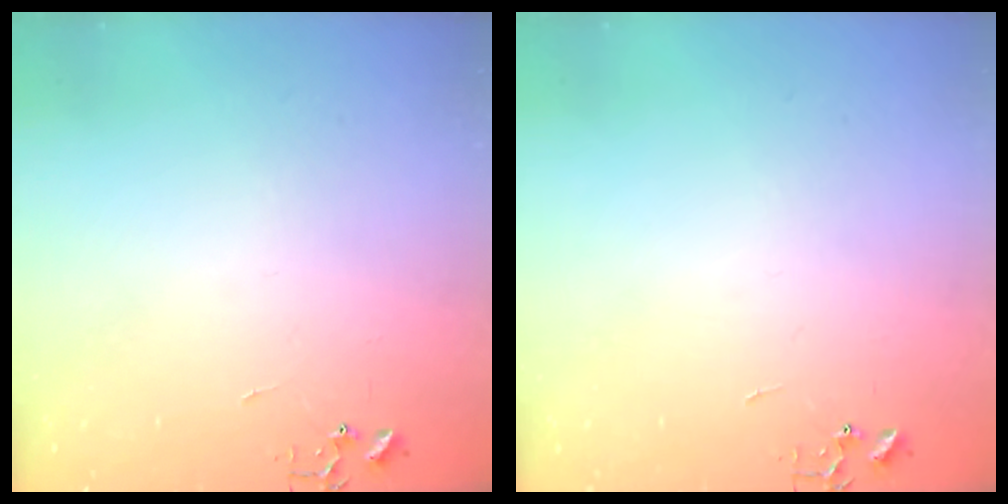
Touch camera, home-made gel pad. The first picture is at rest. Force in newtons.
{"total": 0.0}